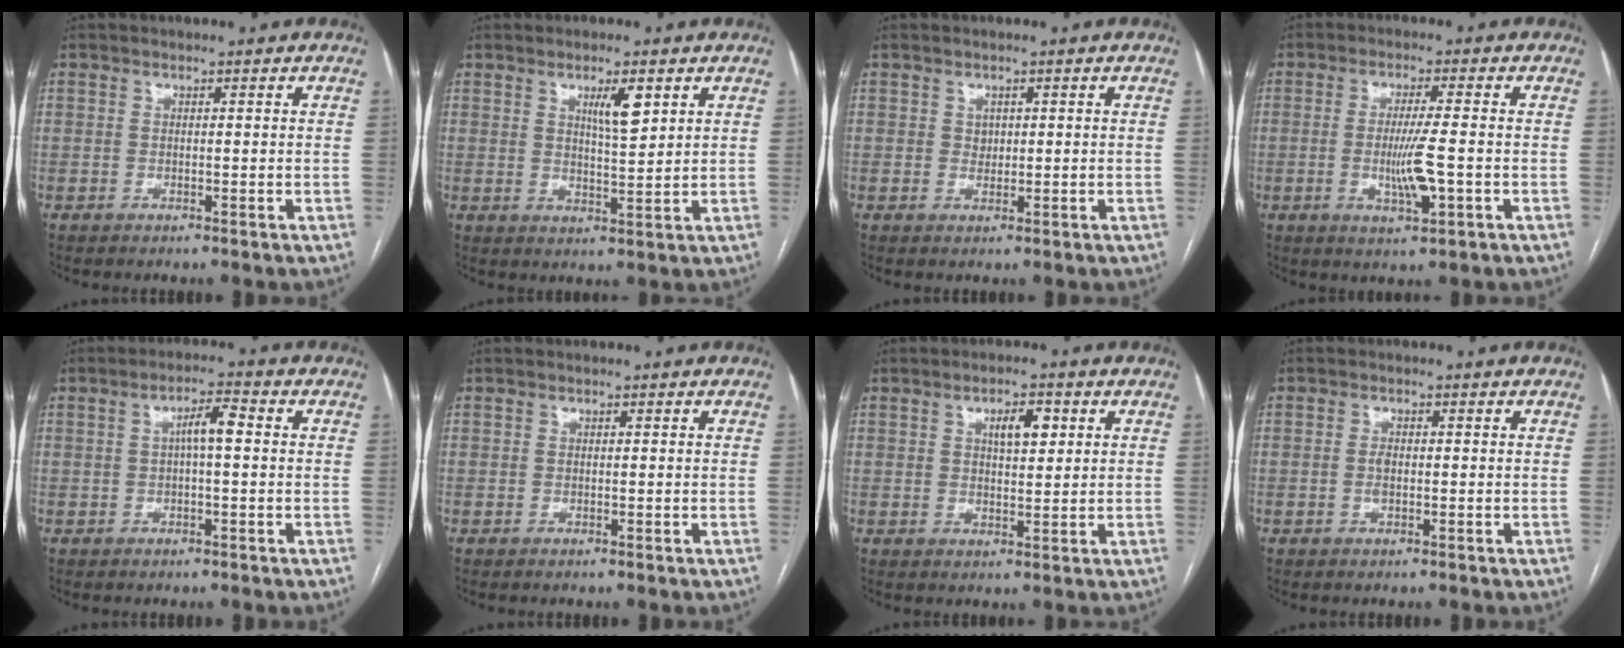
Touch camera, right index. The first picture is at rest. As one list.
[{"total": 4.6, "force": [2.3, 0.8, 4.0], "torque": [-0.070, -0.002, 0.040]}, {"total": 1.1, "force": [0.3, 1.0, 0.5], "torque": [-0.006, 0.000, 0.006]}, {"total": 6.2, "force": [-1.4, 0.3, 6.1], "torque": [-0.114, -0.013, -0.022]}, {"total": 3.9, "force": [0.3, 0.6, 3.8], "torque": [-0.066, 0.011, 0.004]}, {"total": 0.0}, {"total": 4.3, "force": [1.6, 1.6, 3.7], "torque": [-0.061, 0.005, 0.026]}, {"total": 1.3, "force": [-0.3, 0.5, 1.1], "torque": [-0.023, 0.002, -0.006]}]